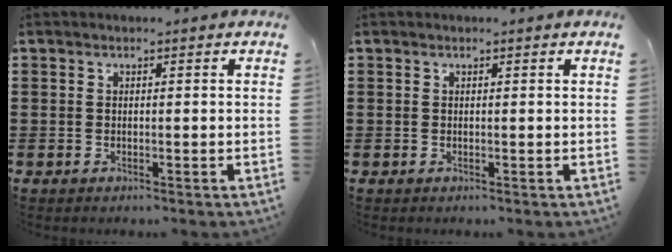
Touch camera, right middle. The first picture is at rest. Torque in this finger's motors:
{"motor_torque": [-0.01, 0.00, 0.00, 0.01]}